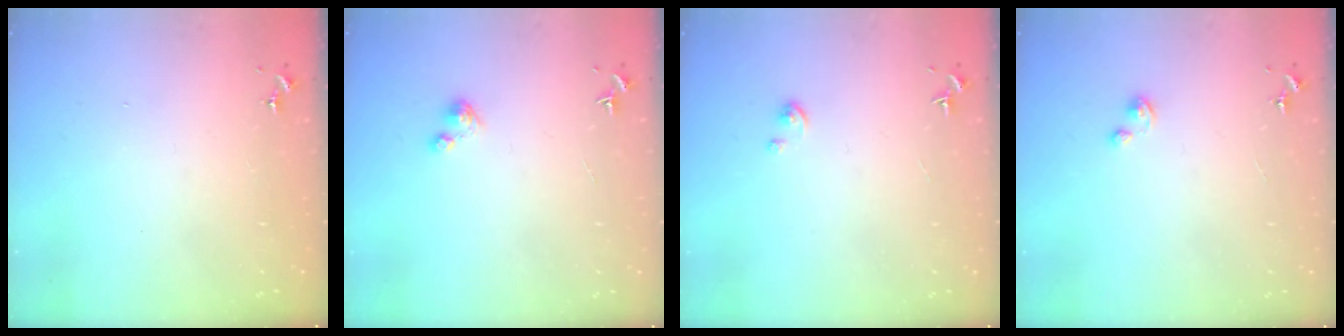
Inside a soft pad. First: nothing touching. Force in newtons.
{"total": 3.0, "press": 3.0, "slide": 0.2}
{"total": 2.1, "press": 2.1, "slide": 0.2}
{"total": 1.9, "press": 1.9, "slide": 0.2}